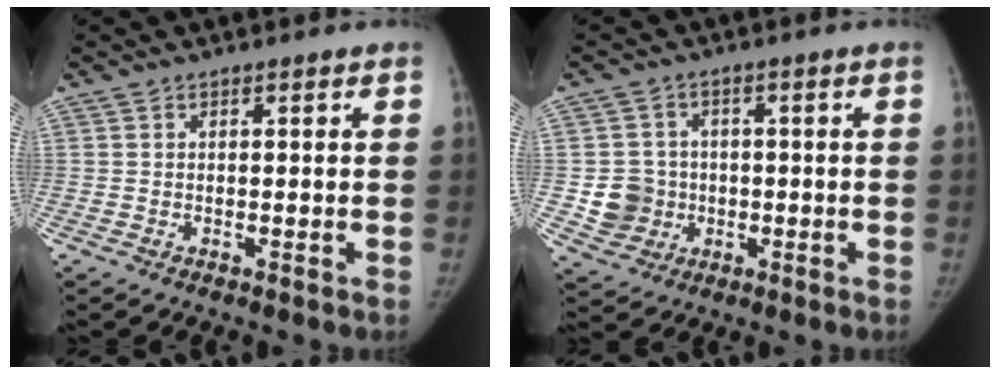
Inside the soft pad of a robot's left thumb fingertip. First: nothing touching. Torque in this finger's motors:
{"motor_torque": [-0.04, 0.06, 0.46, -0.21, 0.09]}